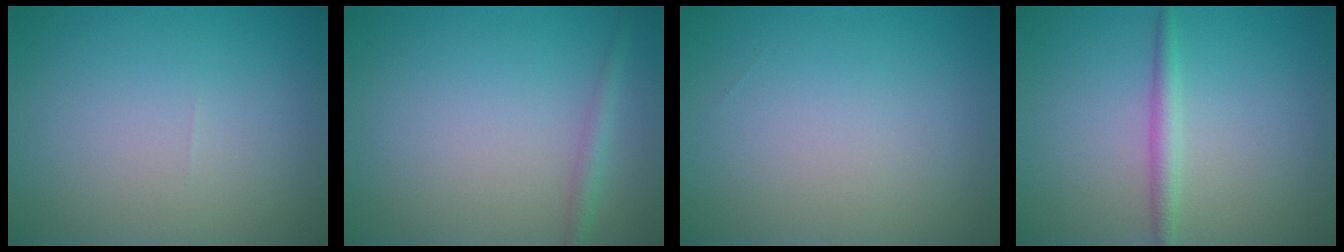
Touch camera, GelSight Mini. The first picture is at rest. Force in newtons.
{"total": 1.4, "press": 1.4, "slide": 0.0}
{"total": 0.0}
{"total": 1.8, "press": 1.8, "slide": 0.0}